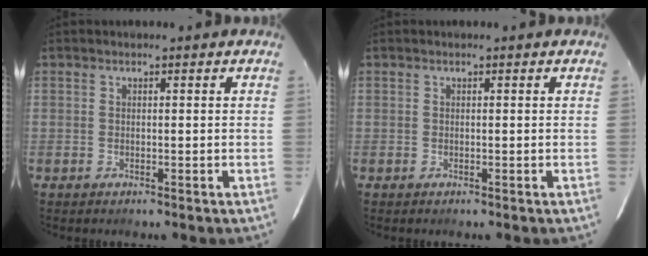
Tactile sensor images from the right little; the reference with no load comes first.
{"total": 0.0}